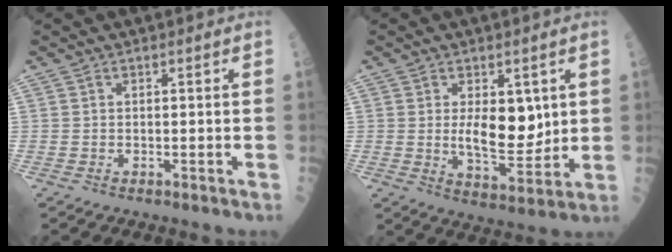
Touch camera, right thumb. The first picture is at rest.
{"total": 8.8, "force": [1.6, 4.4, 7.5], "torque": [-0.094, -0.023, 0.037]}